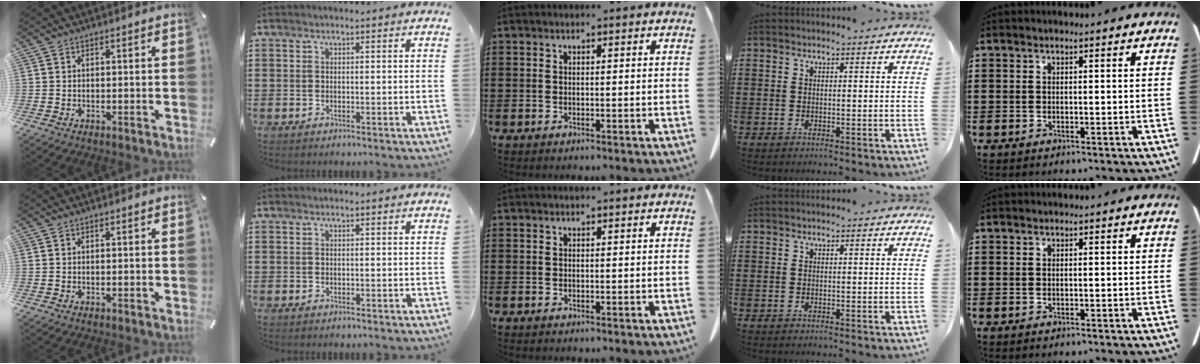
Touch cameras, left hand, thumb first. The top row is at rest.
{}